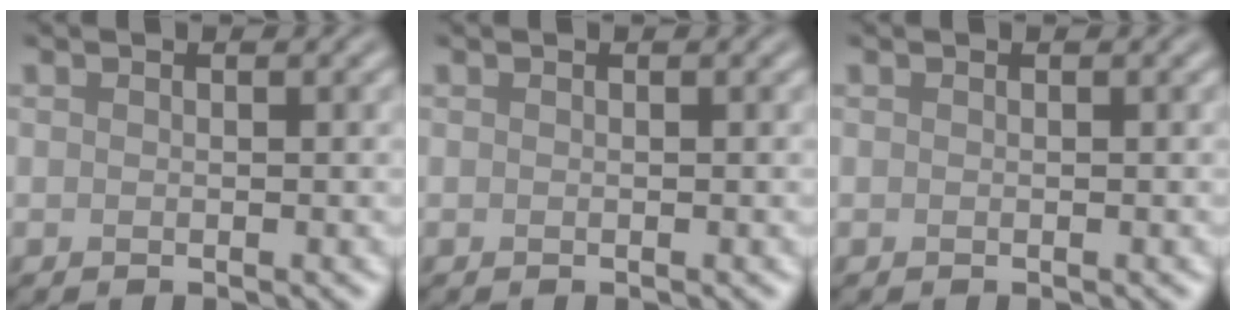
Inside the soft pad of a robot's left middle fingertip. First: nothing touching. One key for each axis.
{"total": 0.0}
{"total": 0.0}